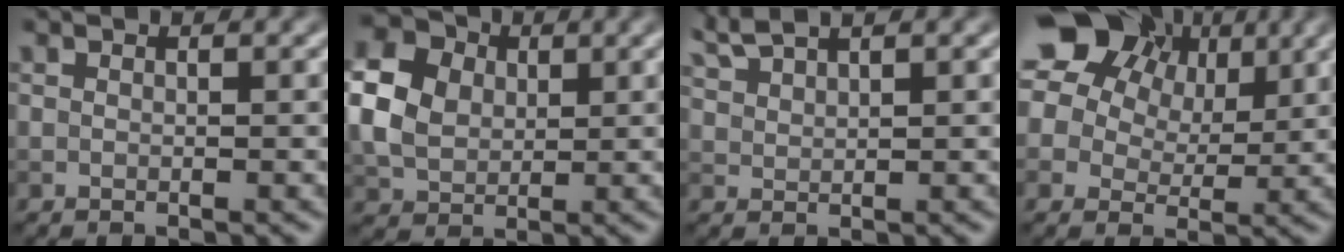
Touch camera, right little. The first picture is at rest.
{"total": 6.3, "force": [1.0, 5.0, 3.6], "torque": [-0.095, 0.013, 0.018]}
{"total": 2.6, "force": [2.3, 0.3, 1.0], "torque": [-0.021, 0.011, 0.053]}
{"total": 16.0, "force": [8.1, 10.9, 8.5], "torque": [-0.175, 0.046, 0.147]}